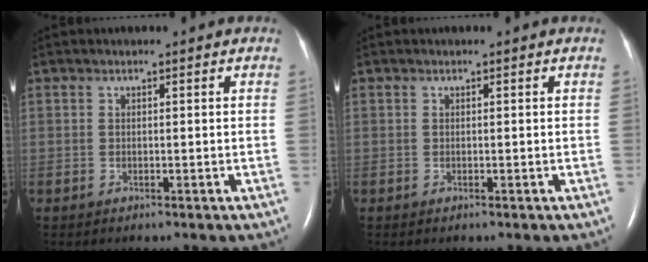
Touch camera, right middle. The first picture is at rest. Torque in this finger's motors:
{"motor_torque": [-0.11, -0.18, 0.00, 0.00]}